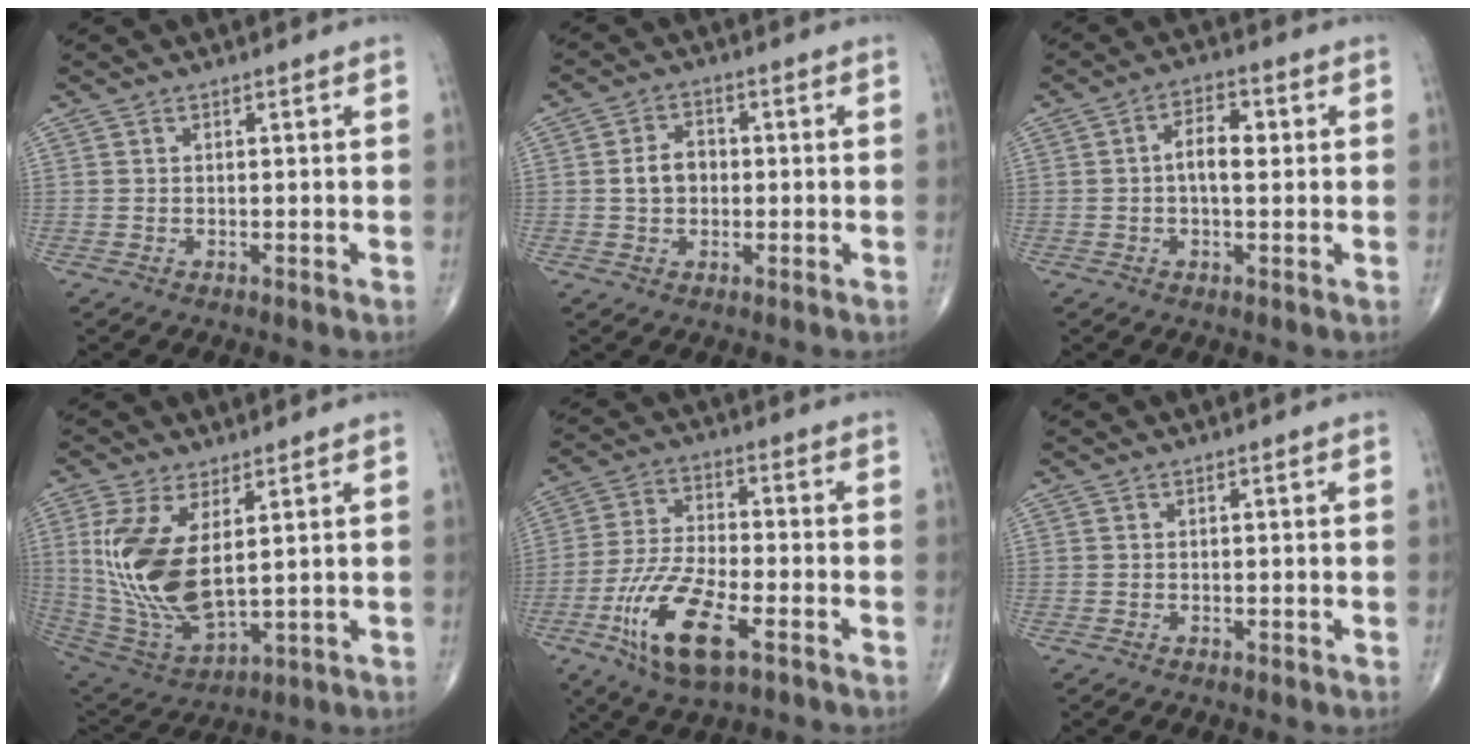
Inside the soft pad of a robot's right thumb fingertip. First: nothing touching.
{"total": 5.0, "force": [-0.1, 3.8, 3.2], "torque": [-0.048, 0.015, -0.007]}
{"total": 5.6, "force": [0.4, 2.8, 4.8], "torque": [-0.076, 0.016, 0.000]}
{"total": 16.2, "force": [3.1, 7.4, 14.1], "torque": [-0.291, -0.024, 0.082]}
{"total": 14.7, "force": [-6.6, 5.5, 11.9], "torque": [-0.236, 0.016, -0.117]}
{"total": 0.0}